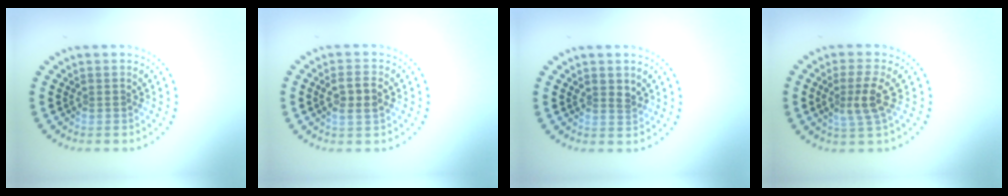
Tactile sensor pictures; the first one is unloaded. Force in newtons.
{"total": 2.5, "press": 2.4, "slide": 0.7}
{"total": 1.1, "press": 1.1, "slide": 0.4}
{"total": 2.7, "press": 2.3, "slide": 1.4}